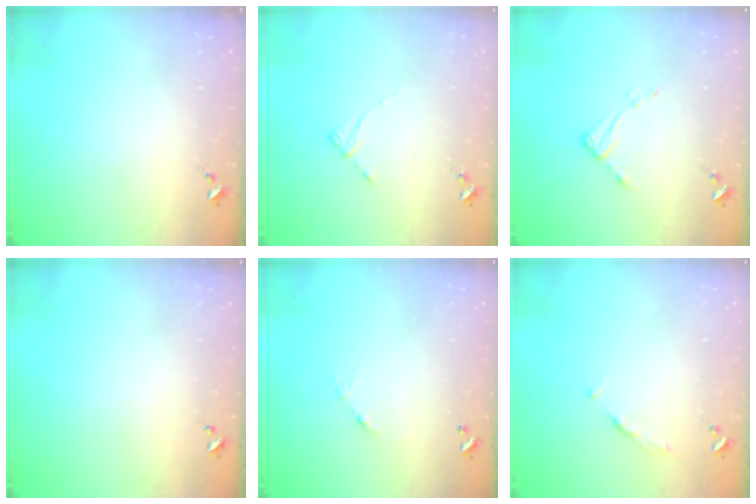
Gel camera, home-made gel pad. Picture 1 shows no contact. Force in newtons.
{"total": 2.4, "press": 2.4, "slide": 0.3}
{"total": 6.5, "press": 6.5, "slide": 0.5}
{"total": 0.0}
{"total": 5.5, "press": 5.5, "slide": 0.4}
{"total": 3.9, "press": 3.9, "slide": 0.5}